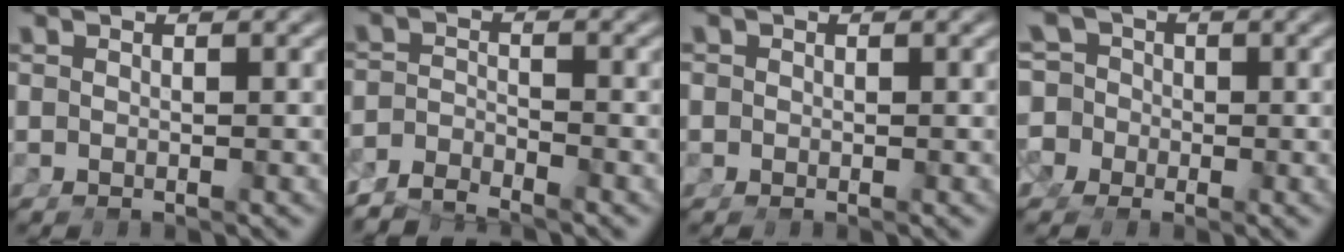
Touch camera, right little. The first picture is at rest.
{"total": 4.2, "force": [-3.8, 1.3, 1.0], "torque": [-0.016, -0.015, -0.063]}
{"total": 1.7, "force": [-0.6, 1.6, 0.1], "torque": [-0.014, -0.011, -0.008]}
{"total": 11.8, "force": [-1.4, 11.2, 3.3], "torque": [-0.106, -0.037, -0.034]}